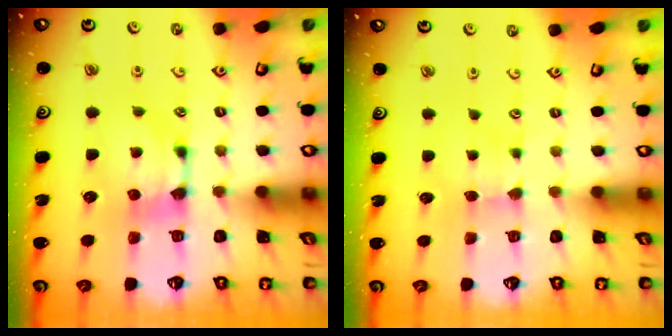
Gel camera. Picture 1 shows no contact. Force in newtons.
{"total": 2.6, "press": 2.6, "slide": 0.5}